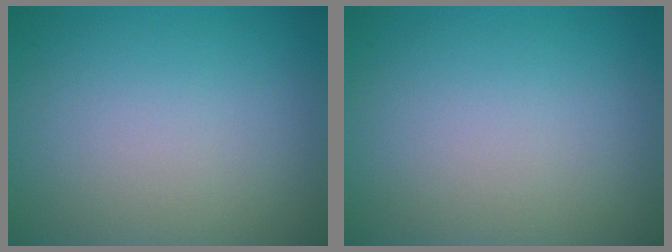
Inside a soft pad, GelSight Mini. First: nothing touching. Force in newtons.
{"total": 0.0}